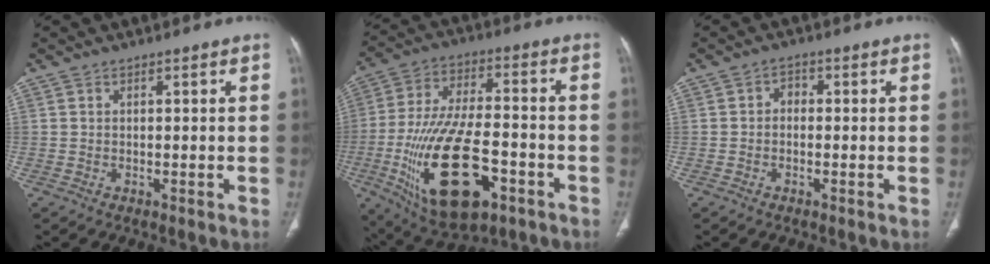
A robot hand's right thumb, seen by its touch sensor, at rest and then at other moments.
{"total": 23.0, "force": [-8.1, 10.6, 18.7], "torque": [-0.358, 0.022, -0.121]}
{"total": 1.9, "force": [-0.3, 1.5, 1.1], "torque": [-0.008, 0.009, -0.012]}